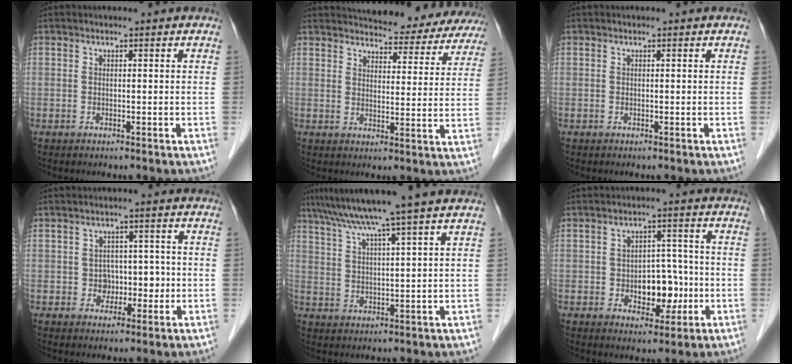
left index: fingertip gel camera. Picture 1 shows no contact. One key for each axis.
{"total": 20.8, "fx": 19.4, "fy": 5.4, "fz": 5.1, "tx": -0.057, "ty": -0.028, "tz": 0.219}
{"total": 0.0}
{"total": 3.8, "fx": -0.6, "fy": 3.2, "fz": 1.9, "tx": -0.019, "ty": 0.015, "tz": -0.006}
{"total": 10.9, "fx": 8.6, "fy": -1.9, "fz": 6.4, "tx": -0.108, "ty": 0.018, "tz": 0.132}
{"total": 6.6, "fx": -1.5, "fy": 4.0, "fz": 5.0, "tx": -0.071, "ty": 0.016, "tz": -0.015}